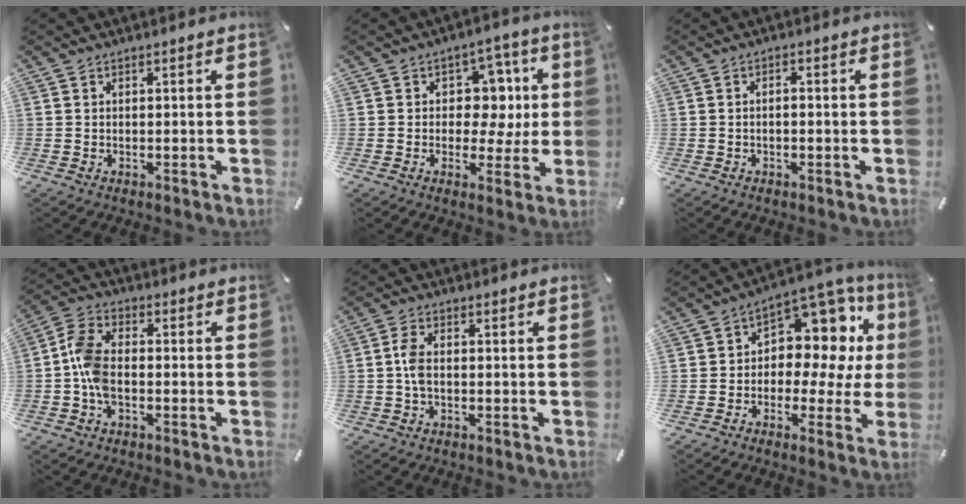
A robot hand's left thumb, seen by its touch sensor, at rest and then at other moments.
{"total": 10.0, "force": [1.3, 8.6, 5.0], "torque": [-0.050, -0.010, 0.023]}
{"total": 1.3, "force": [-0.7, 0.4, 1.0], "torque": [-0.019, 0.002, -0.013]}
{"total": 7.5, "force": [-1.8, 4.5, 5.7], "torque": [-0.126, 0.008, -0.035]}
{"total": 3.9, "force": [-0.4, 1.9, 3.3], "torque": [-0.074, 0.000, -0.011]}
{"total": 11.0, "force": [2.6, 8.1, 7.0], "torque": [-0.087, -0.039, 0.045]}